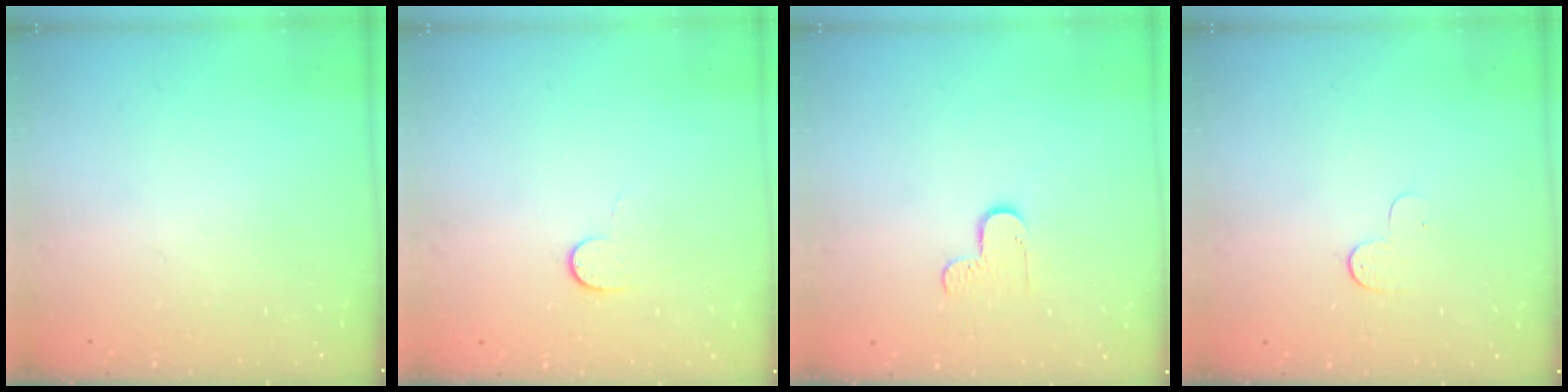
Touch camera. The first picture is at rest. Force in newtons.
{"total": 4.6, "press": 4.6, "slide": 0.5}
{"total": 4.7, "press": 4.7, "slide": 0.5}
{"total": 4.0, "press": 4.0, "slide": 0.5}